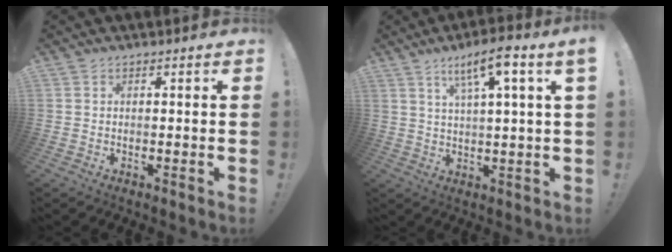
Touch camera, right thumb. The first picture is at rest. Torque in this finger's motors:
{"motor_torque": [0.42, 1.94, 0.63, 0.57, 0.11]}